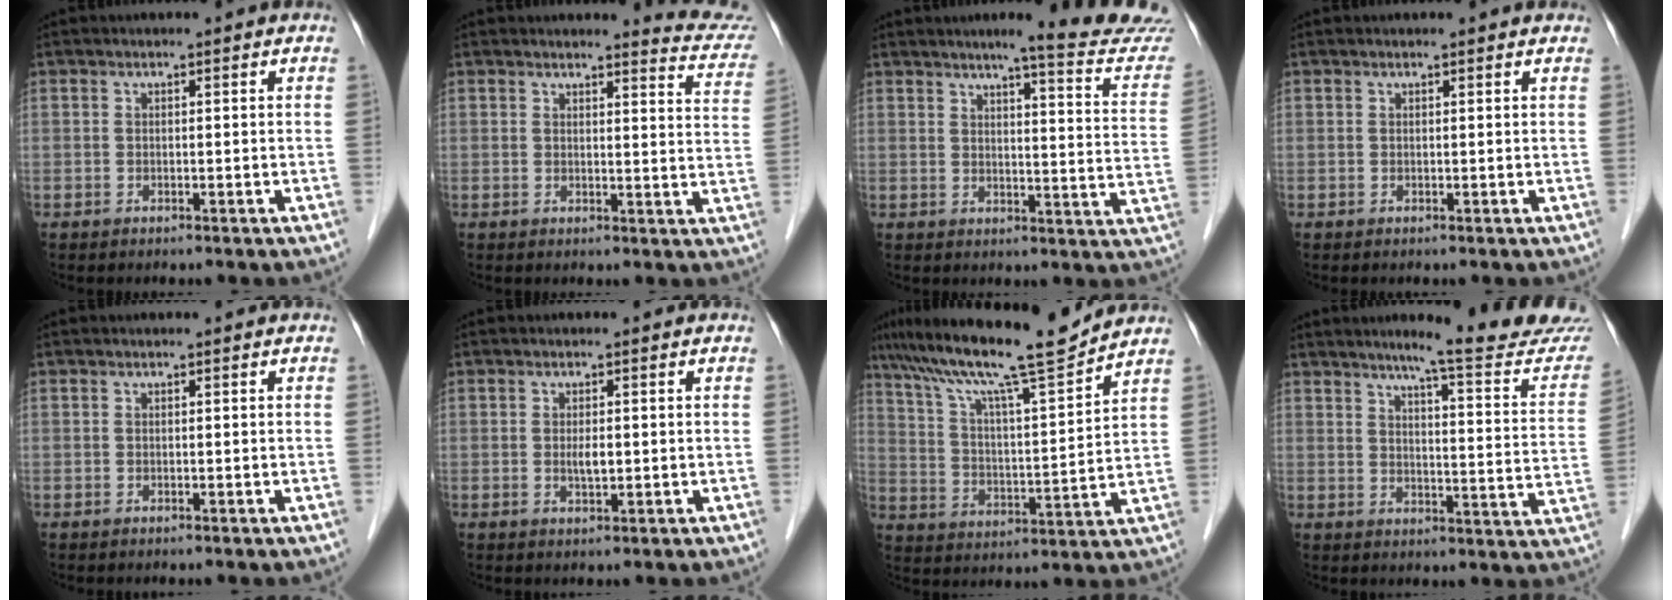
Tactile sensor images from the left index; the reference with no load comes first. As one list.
[{"total": 7.5, "force": [7.5, 0.4, 0.6], "torque": [0.002, -0.052, 0.058]}, {"total": 14.1, "force": [13.1, -1.0, 5.1], "torque": [-0.060, -0.072, 0.141]}, {"total": 1.3, "force": [1.3, 0.2, 0.3], "torque": [-0.013, 0.007, 0.012]}, {"total": 0.0}, {"total": 1.9, "force": [0.0, 0.7, 1.8], "torque": [-0.036, -0.001, 0.000]}, {"total": 15.9, "force": [13.4, -0.2, 8.5], "torque": [-0.149, 0.006, 0.221]}, {"total": 17.3, "force": [15.6, -0.4, 7.5], "torque": [-0.095, -0.067, 0.184]}]